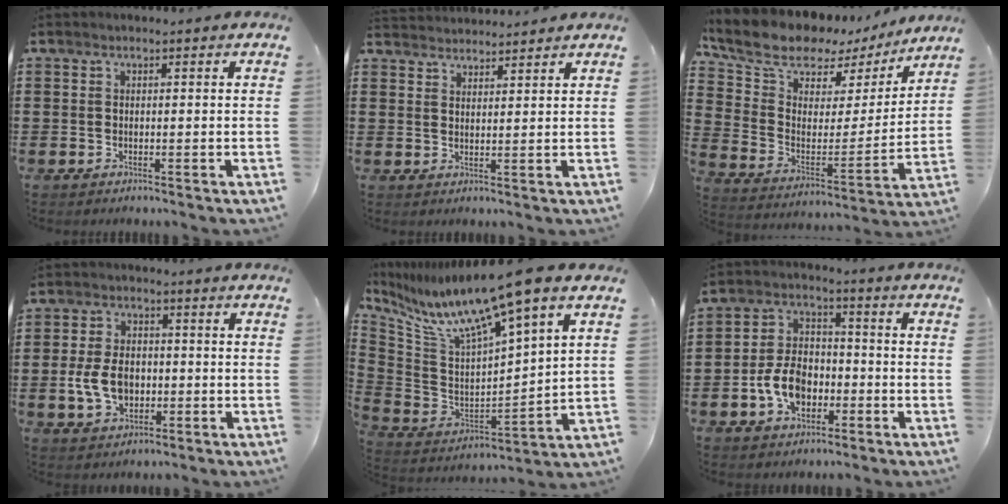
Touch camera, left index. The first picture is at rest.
{"total": 2.6, "force": [2.5, 0.0, -0.4], "torque": [-0.001, -0.008, 0.050]}
{"total": 10.2, "force": [8.6, 4.3, 3.4], "torque": [-0.096, -0.055, 0.151]}
{"total": 6.7, "force": [-1.2, 4.6, 4.8], "torque": [-0.109, -0.001, -0.029]}
{"total": 10.8, "force": [7.5, 0.2, 7.8], "torque": [-0.181, -0.055, 0.116]}
{"total": 8.1, "force": [-2.8, 5.6, 5.2], "torque": [-0.127, 0.010, -0.059]}